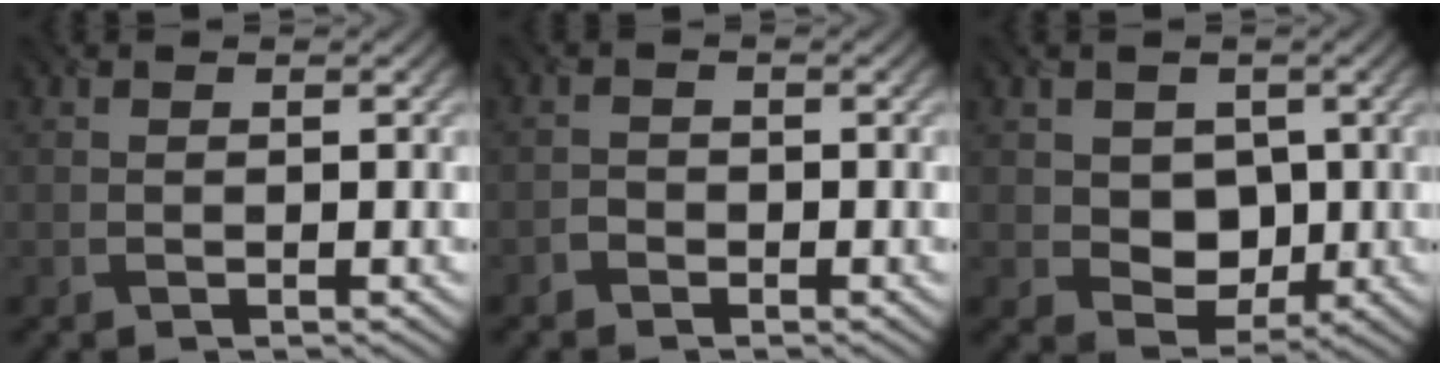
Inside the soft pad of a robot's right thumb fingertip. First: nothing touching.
{"total": 1.1, "force": [-0.9, 0.6, 0.2], "torque": [-0.002, 0.002, -0.021]}
{"total": 4.9, "force": [0.5, 4.1, 2.7], "torque": [-0.059, -0.009, 0.007]}